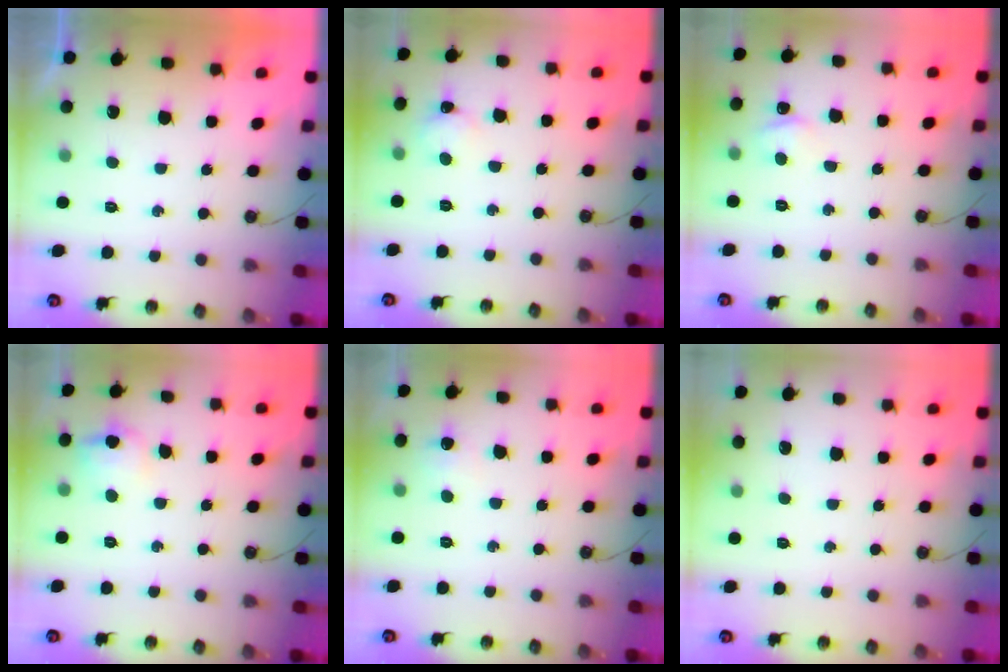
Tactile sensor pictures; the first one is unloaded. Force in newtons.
{"total": 2.2, "press": 2.2, "slide": 0.3}
{"total": 1.9, "press": 1.9, "slide": 0.2}
{"total": 7.4, "press": 7.3, "slide": 1.3}
{"total": 4.0, "press": 3.9, "slide": 0.6}
{"total": 0.0}